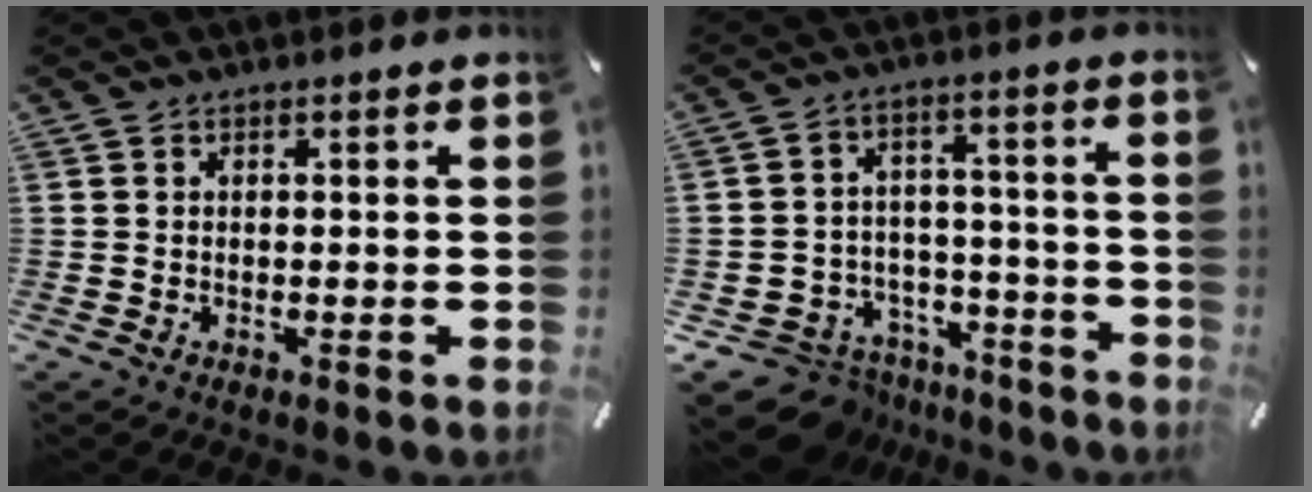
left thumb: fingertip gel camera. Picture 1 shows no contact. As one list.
[{"total": 9.1, "force": [-6.0, 6.6, 1.5], "torque": [-0.020, 0.038, -0.098]}]